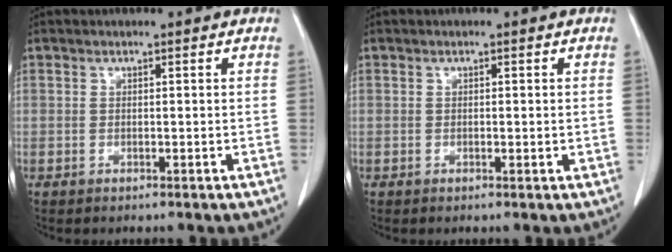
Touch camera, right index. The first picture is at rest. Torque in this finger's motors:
{"motor_torque": [-0.07, -0.07, -0.02, -0.01]}